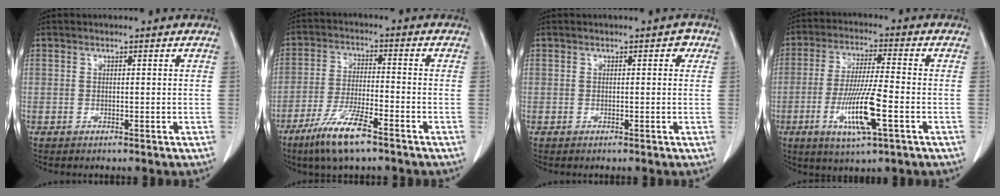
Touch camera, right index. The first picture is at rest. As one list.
[{"total": 9.2, "force": [-6.0, 1.2, 6.9], "torque": [-0.139, -0.019, -0.111]}, {"total": 1.7, "force": [0.7, 0.8, 1.3], "torque": [-0.014, 0.008, 0.007]}, {"total": 11.0, "force": [-3.5, 0.7, 10.4], "torque": [-0.200, -0.016, -0.066]}]